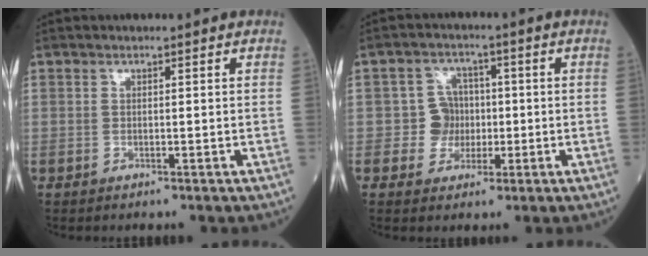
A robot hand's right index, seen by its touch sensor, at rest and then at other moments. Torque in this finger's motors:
{"motor_torque": [0.01, -0.08, -0.04, -0.01]}